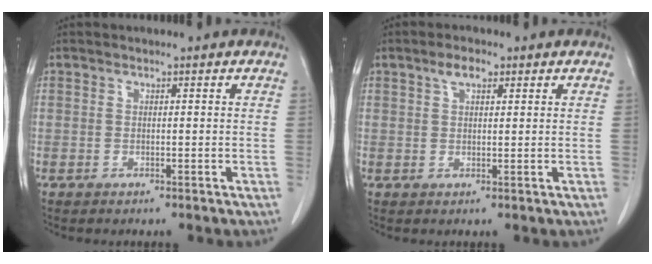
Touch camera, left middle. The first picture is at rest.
{"total": 2.8, "force": [1.6, 1.1, 1.9], "torque": [-0.042, 0.007, 0.030]}